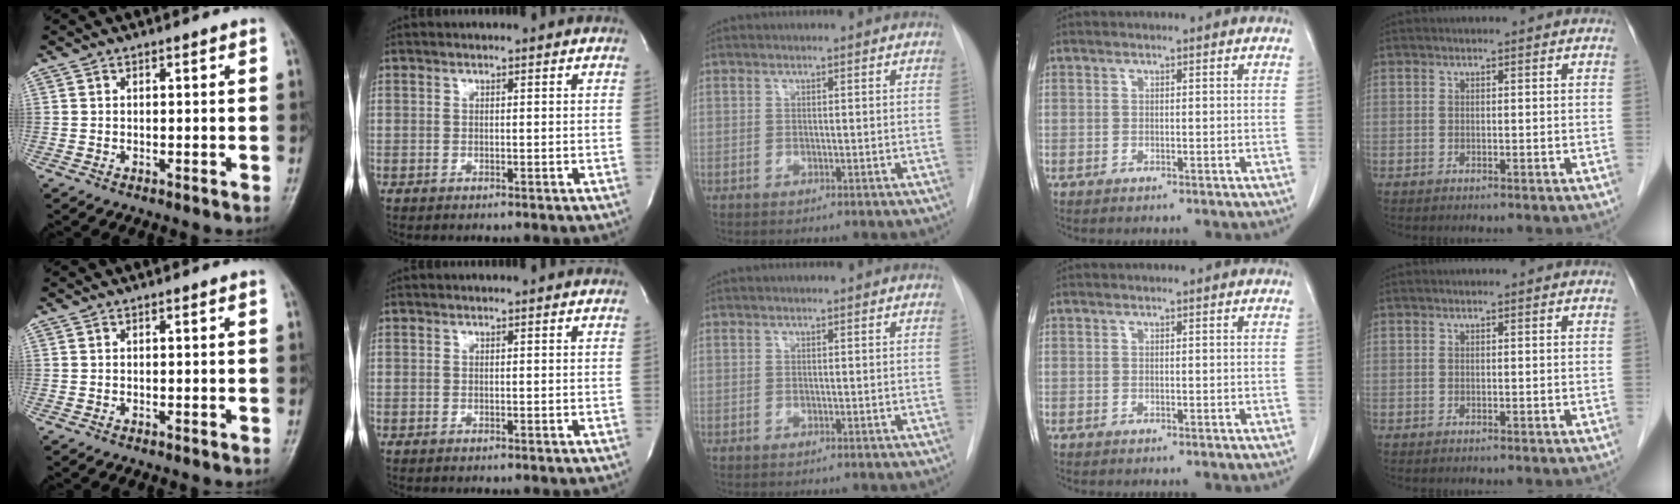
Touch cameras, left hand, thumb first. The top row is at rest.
{}